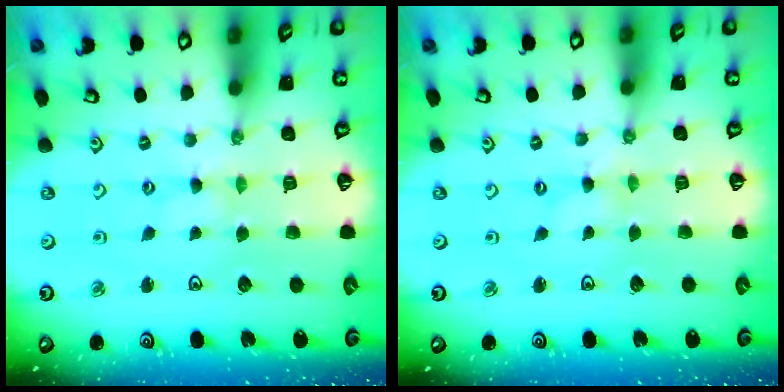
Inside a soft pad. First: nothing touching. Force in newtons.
{"total": 0.0}